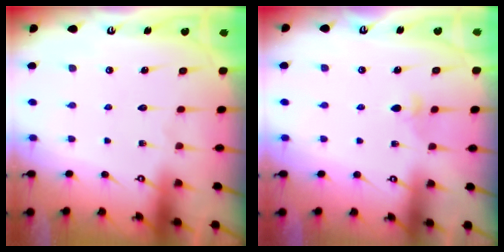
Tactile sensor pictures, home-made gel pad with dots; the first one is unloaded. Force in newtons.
{"total": 3.1, "press": 3.0, "slide": 0.7}